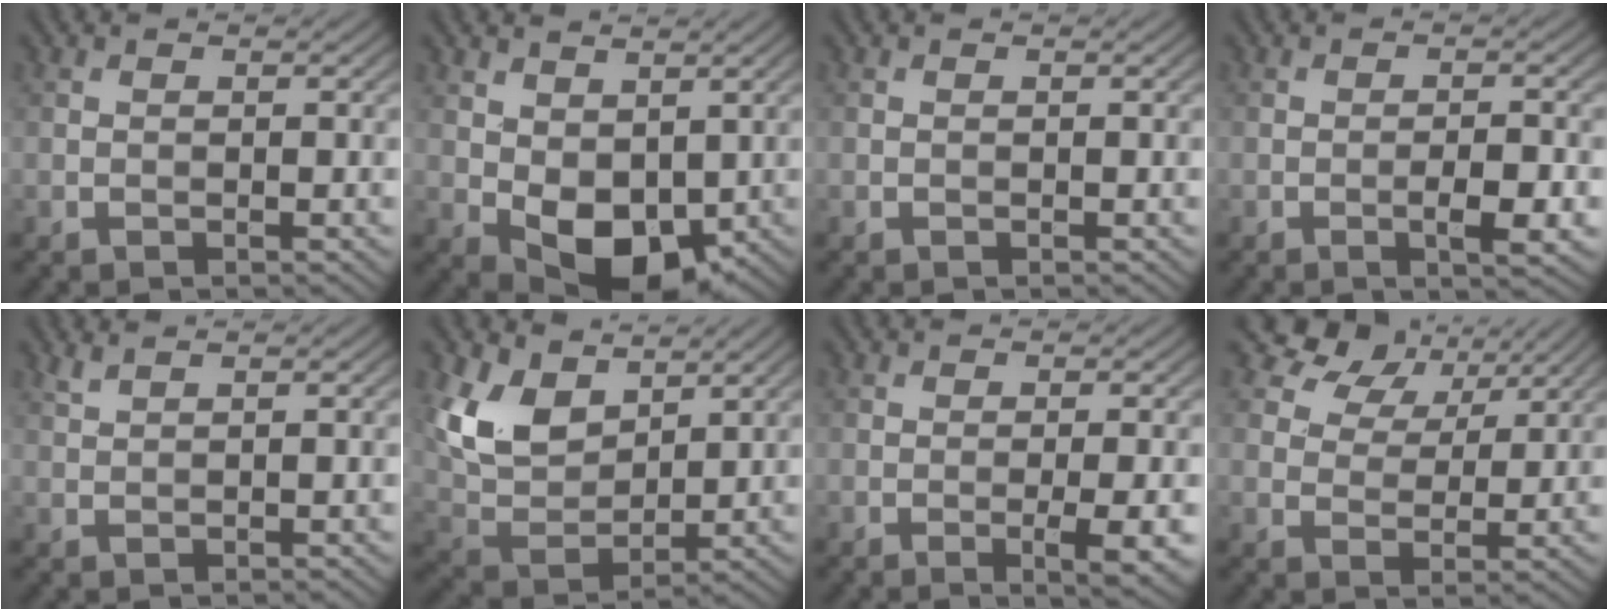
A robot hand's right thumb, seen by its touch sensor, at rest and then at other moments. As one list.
[{"total": 7.4, "force": [0.5, 4.8, 5.5], "torque": [-0.110, -0.014, 0.012]}, {"total": 0.0}, {"total": 3.7, "force": [-1.3, 0.9, 3.3], "torque": [-0.051, 0.003, -0.020]}, {"total": 1.3, "force": [1.0, 0.2, 0.7], "torque": [-0.016, 0.008, 0.022]}, {"total": 9.4, "force": [5.0, 5.5, 5.8], "torque": [-0.144, -0.002, 0.100]}, {"total": 3.8, "force": [-1.0, 0.4, 3.6], "torque": [-0.063, -0.001, -0.015]}, {"total": 8.3, "force": [5.7, 4.8, 3.6], "torque": [-0.081, -0.002, 0.114]}]